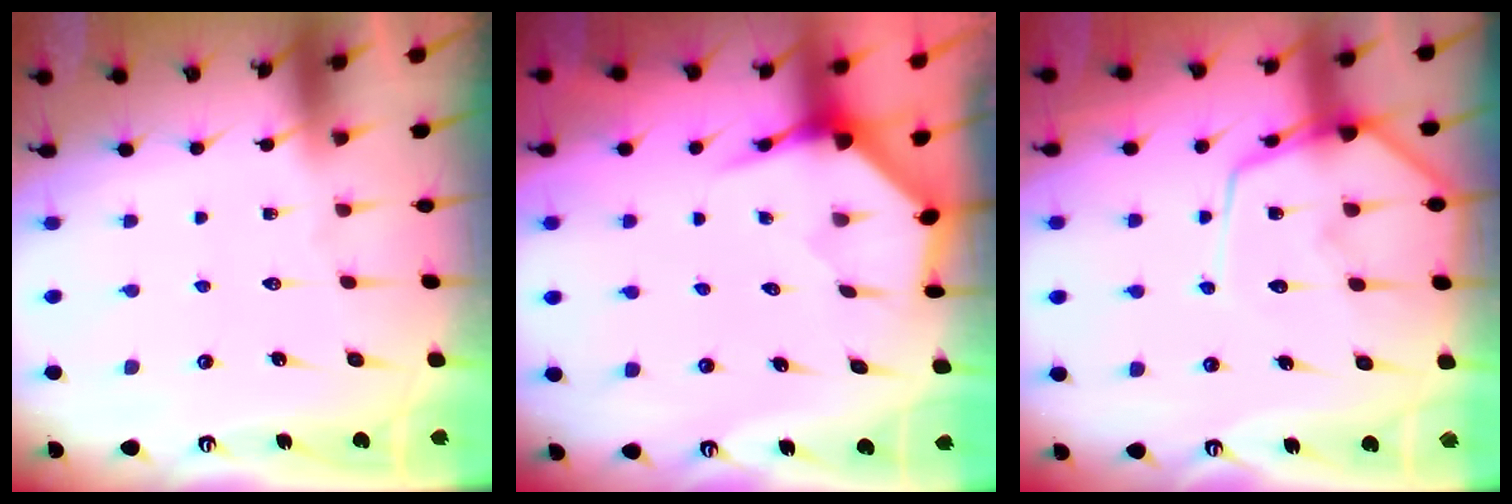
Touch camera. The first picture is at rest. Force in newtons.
{"total": 4.0, "press": 3.9, "slide": 0.4}
{"total": 12.2, "press": 12.1, "slide": 1.1}